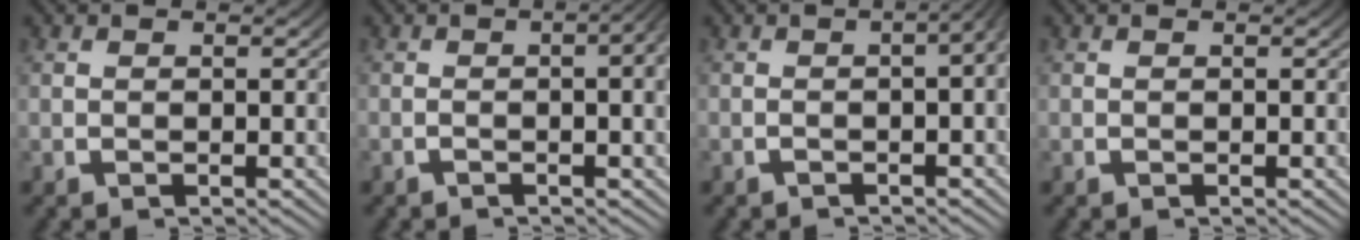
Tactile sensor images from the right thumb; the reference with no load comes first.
{"total": 5.2, "force": [0.0, 1.9, 4.8], "torque": [-0.049, 0.016, -0.014]}
{"total": 4.8, "force": [0.2, 2.3, 4.2], "torque": [-0.041, 0.025, -0.017]}
{"total": 0.0}